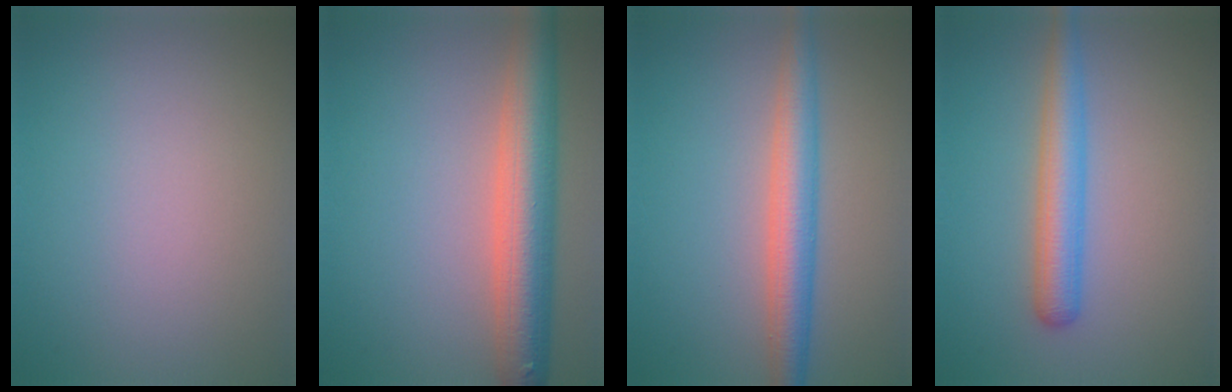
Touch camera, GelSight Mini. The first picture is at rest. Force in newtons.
{"total": 7.4, "press": 7.4, "slide": 0.4}
{"total": 4.5, "press": 4.5, "slide": 0.0}
{"total": 3.8, "press": 3.8, "slide": 0.1}